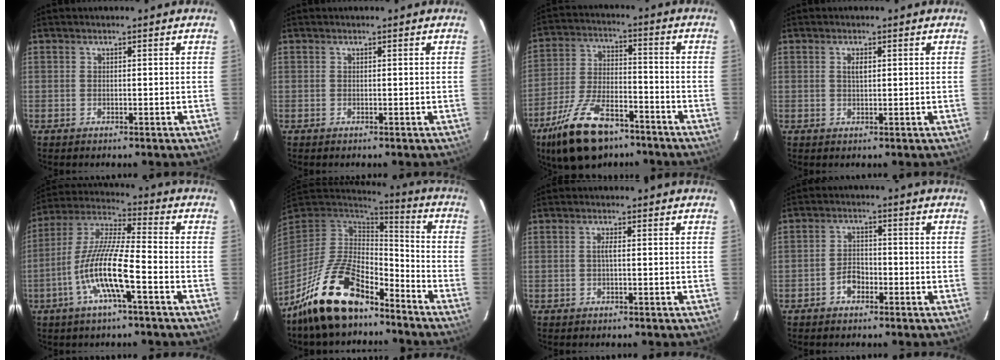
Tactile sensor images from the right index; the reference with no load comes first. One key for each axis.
{"total": 0.0}
{"total": 16.8, "fx": -11.5, "fy": 7.4, "fz": 9.7, "tx": -0.206, "ty": -0.015, "tz": -0.200}
{"total": 1.6, "fx": 0.5, "fy": 0.7, "fz": 1.3, "tx": -0.023, "ty": 0.001, "tz": 0.008}
{"total": 12.7, "fx": -5.0, "fy": 1.3, "fz": 11.6, "tx": -0.235, "ty": -0.001, "tz": -0.100}
{"total": 18.2, "fx": -12.9, "fy": 7.1, "fz": 10.6, "tx": -0.225, "ty": -0.014, "tz": -0.234}
{"total": 1.0, "fx": -0.1, "fy": -0.1, "fz": 1.0, "tx": -0.017, "ty": 0.001, "tz": -0.004}
{"total": 3.3, "fx": -2.0, "fy": 2.1, "fz": 1.6, "tx": -0.033, "ty": 0.009, "tz": -0.033}